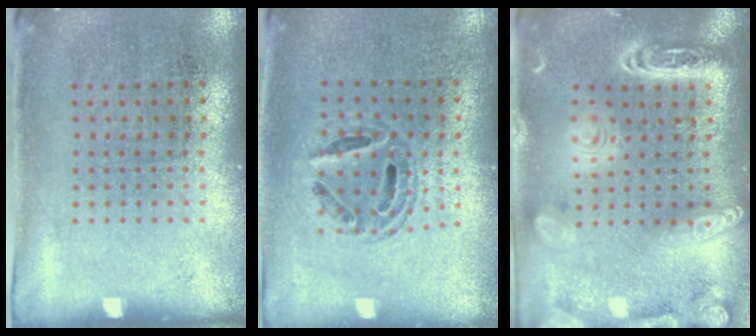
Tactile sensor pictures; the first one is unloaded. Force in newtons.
{"total": 0.7, "press": 0.7, "slide": 0.2}
{"total": 3.8, "press": 3.8, "slide": 0.3}